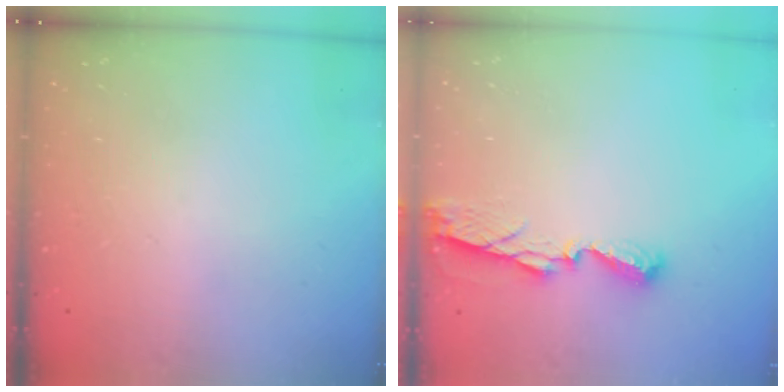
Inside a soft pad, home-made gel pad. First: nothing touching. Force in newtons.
{"total": 7.2, "press": 7.2, "slide": 0.5}